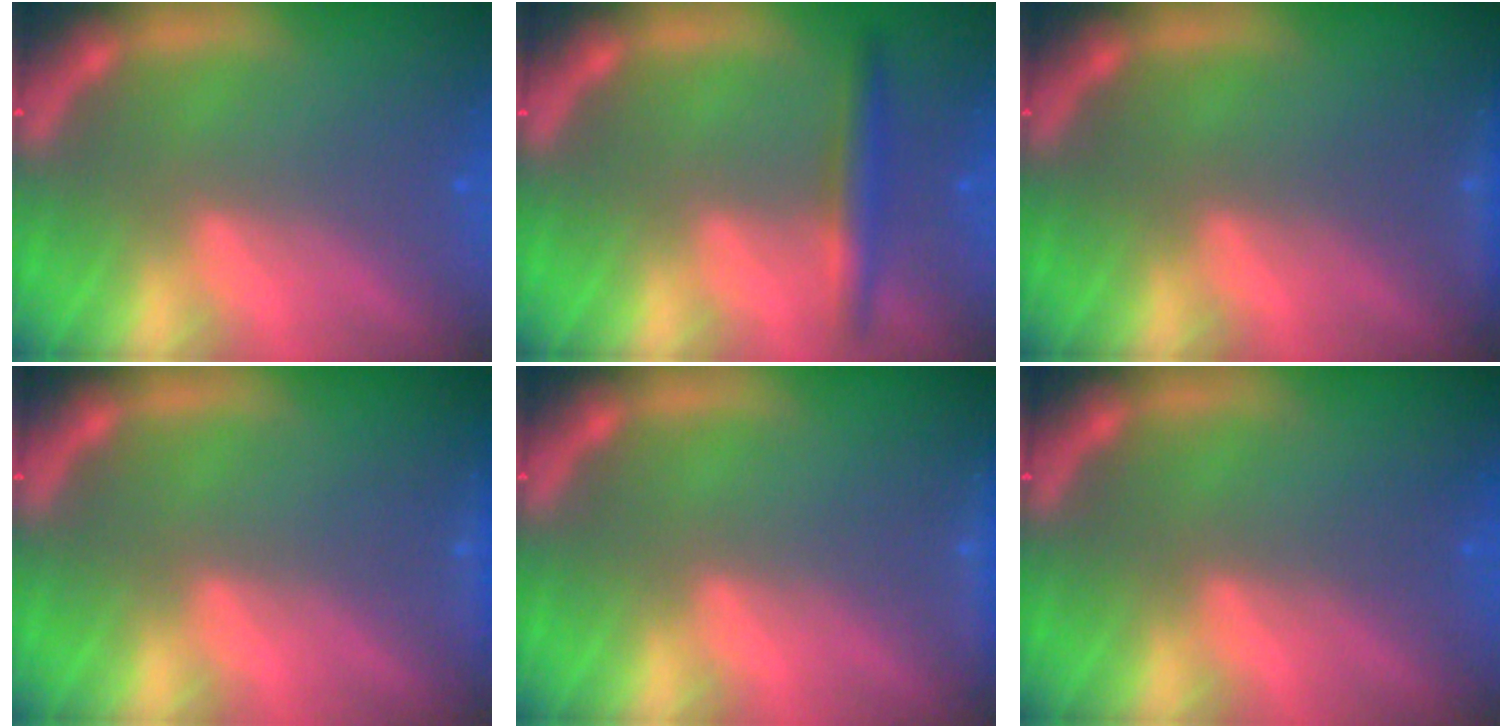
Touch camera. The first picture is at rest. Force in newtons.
{"total": 3.0}
{"total": 1.4}
{"total": 0.9}
{"total": 1.4}
{"total": 0.0}